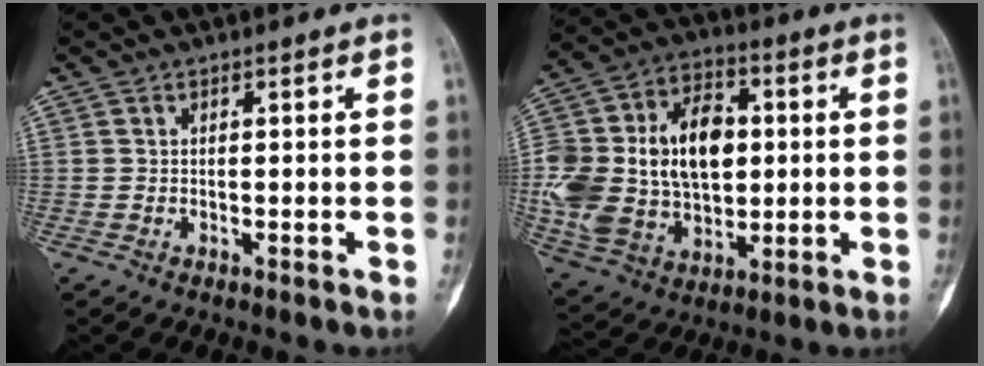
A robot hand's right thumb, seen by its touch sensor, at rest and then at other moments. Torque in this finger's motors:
{"motor_torque": [0.97, 3.20, 0.30, -0.02, 0.20]}